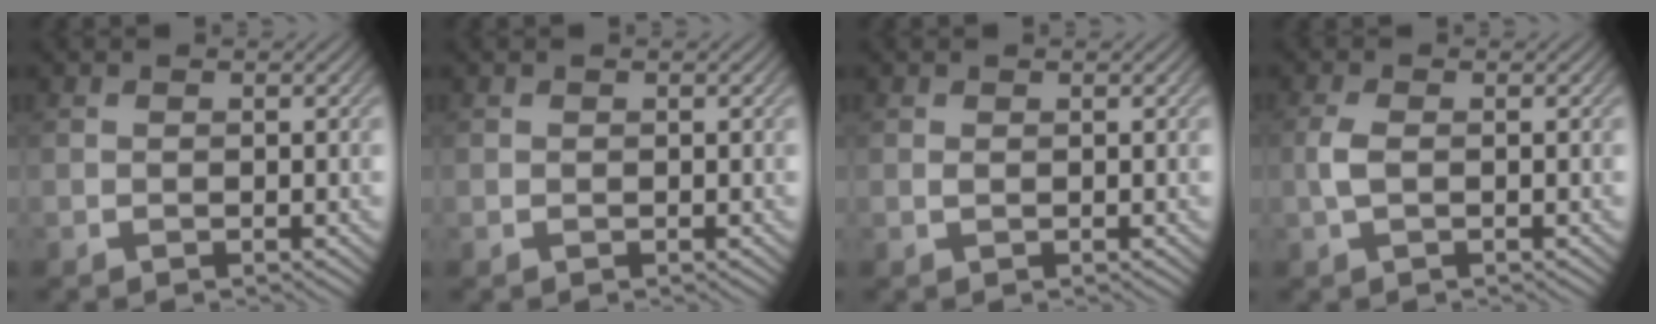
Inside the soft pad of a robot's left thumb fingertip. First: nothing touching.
{"total": 0.0}
{"total": 0.0}
{"total": 2.1, "force": [-0.2, 0.9, 1.9], "torque": [-0.051, 0.003, -0.008]}